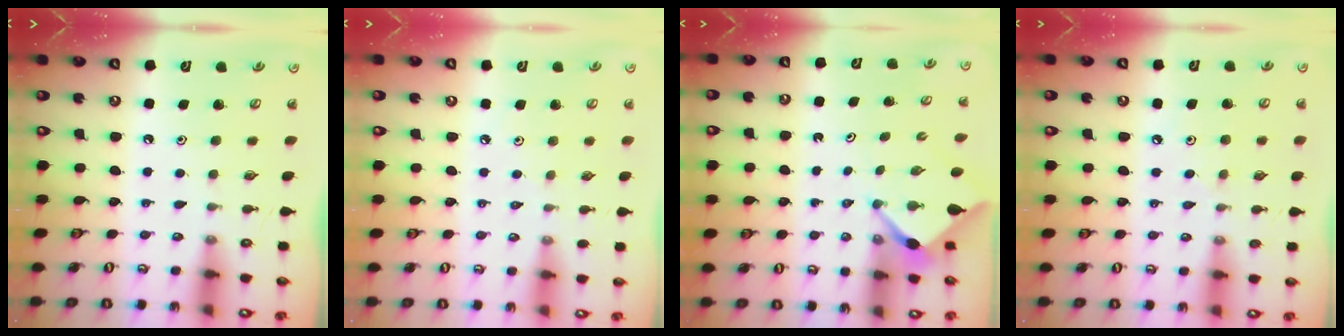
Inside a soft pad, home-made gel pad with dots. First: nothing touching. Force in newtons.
{"total": 2.5, "press": 2.4, "slide": 0.5}
{"total": 2.6, "press": 2.6, "slide": 0.1}
{"total": 4.6, "press": 4.6, "slide": 0.7}